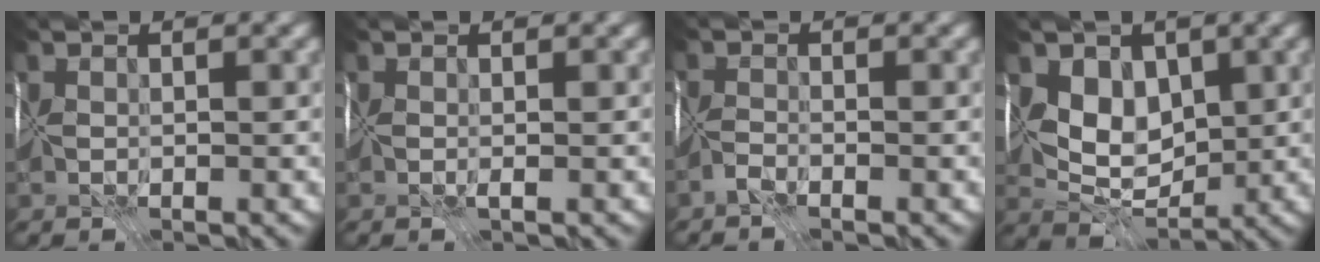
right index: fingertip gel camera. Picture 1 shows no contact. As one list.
[{"total": 0.6, "force": [-0.1, 0.1, 0.6], "torque": [-0.020, -0.004, 0.002]}, {"total": 2.6, "force": [-1.5, -1.6, -1.3], "torque": [0.031, 0.004, -0.032]}, {"total": 2.7, "force": [1.2, 1.6, 1.7], "torque": [-0.019, -0.013, 0.022]}]